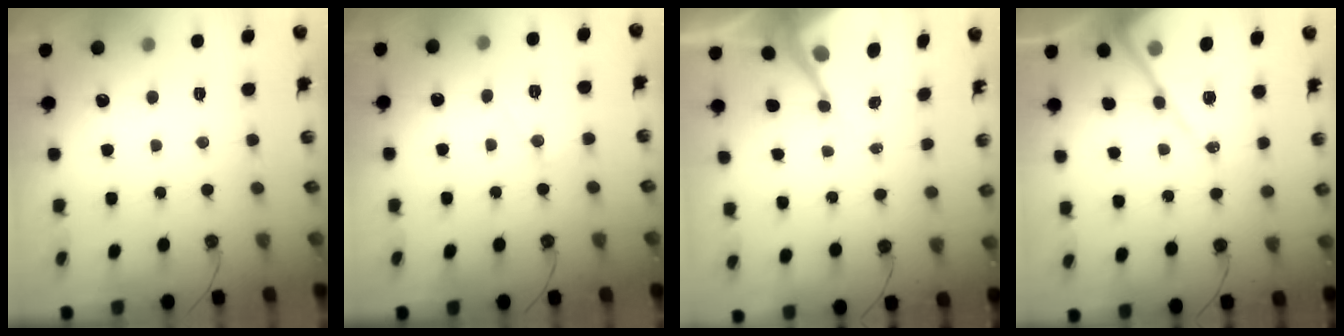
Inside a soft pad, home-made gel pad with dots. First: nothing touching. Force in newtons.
{"total": 7.4, "press": 7.4, "slide": 0.7}
{"total": 10.5, "press": 10.5, "slide": 0.7}
{"total": 15.4, "press": 15.3, "slide": 1.5}